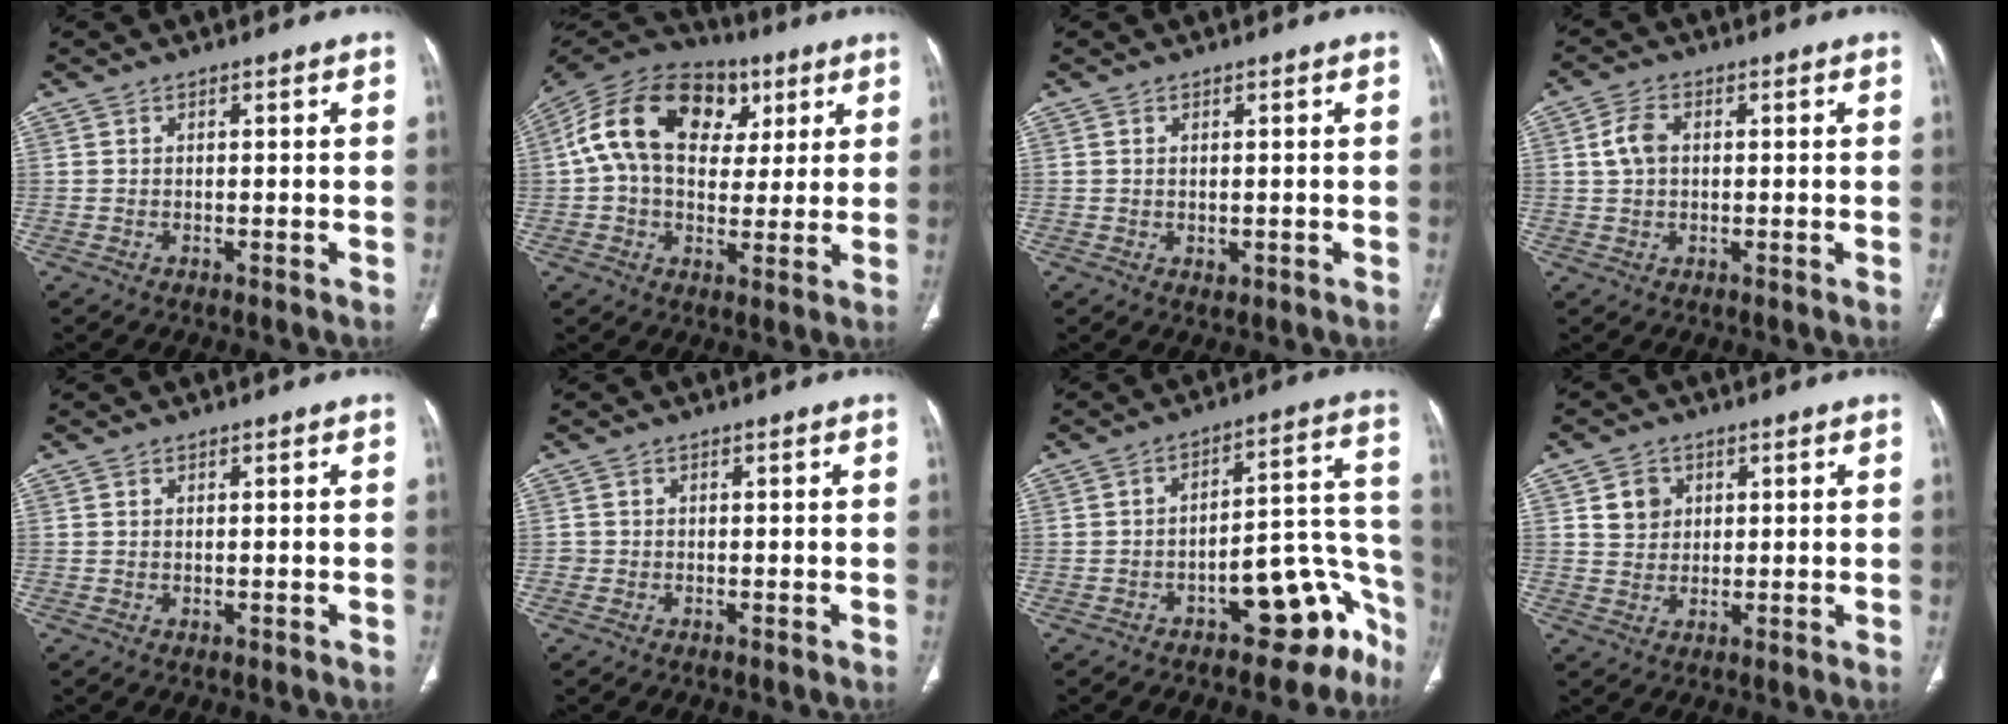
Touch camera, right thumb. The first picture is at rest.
{"total": 20.9, "force": [5.9, 14.5, 13.8], "torque": [-0.231, 0.024, 0.090]}
{"total": 1.1, "force": [0.0, 0.8, 0.7], "torque": [-0.012, -0.003, 0.004]}
{"total": 4.3, "force": [0.6, 2.9, 3.0], "torque": [-0.062, 0.008, 0.010]}
{"total": 0.0}
{"total": 0.9, "force": [-0.2, 0.9, 0.0], "torque": [0.005, 0.005, -0.004]}
{"total": 15.5, "force": [-9.2, 7.2, 10.1], "torque": [-0.053, 0.128, -0.126]}
{"total": 4.6, "force": [1.6, 4.0, 1.7], "torque": [-0.009, -0.006, 0.030]}